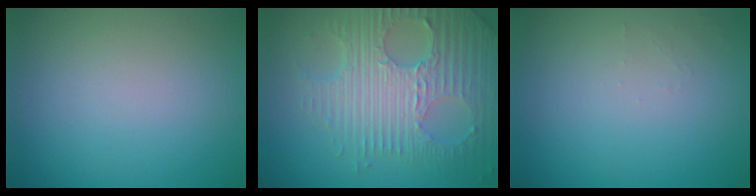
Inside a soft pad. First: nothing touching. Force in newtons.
{"total": 7.8, "press": 5.5, "slide": 5.6}
{"total": 0.7, "press": 0.7, "slide": 0.1}